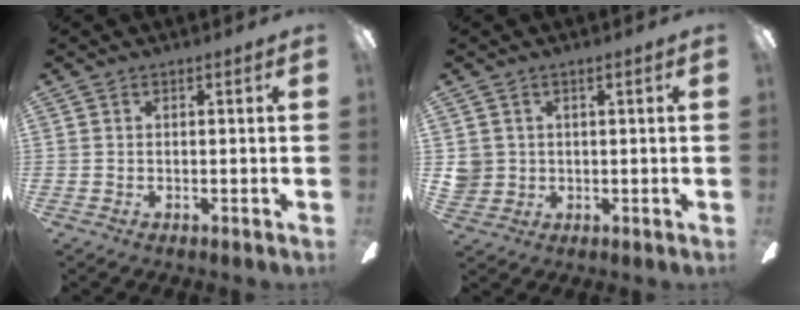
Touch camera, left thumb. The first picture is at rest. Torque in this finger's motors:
{"motor_torque": [0.09, 0.18, 0.13, -0.25, 0.00]}